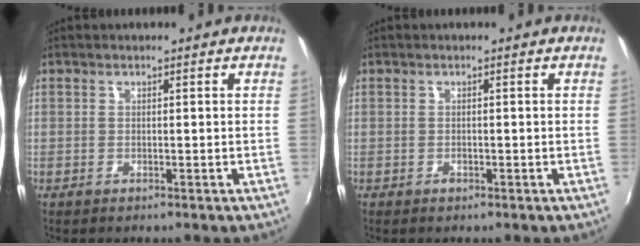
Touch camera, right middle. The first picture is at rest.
{"total": 0.8, "force": [-0.5, 0.5, 0.2], "torque": [-0.004, -0.002, -0.010]}